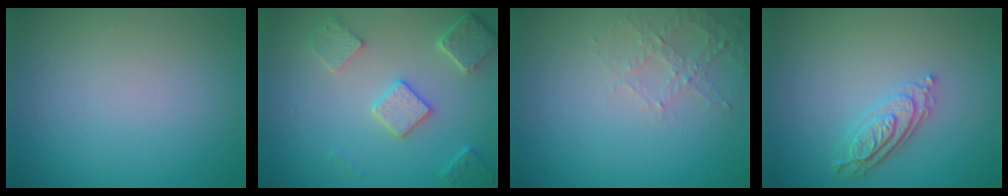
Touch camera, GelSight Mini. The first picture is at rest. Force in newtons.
{"total": 4.1, "press": 3.5, "slide": 2.1}
{"total": 2.2, "press": 2.1, "slide": 0.6}
{"total": 3.0, "press": 2.6, "slide": 1.5}